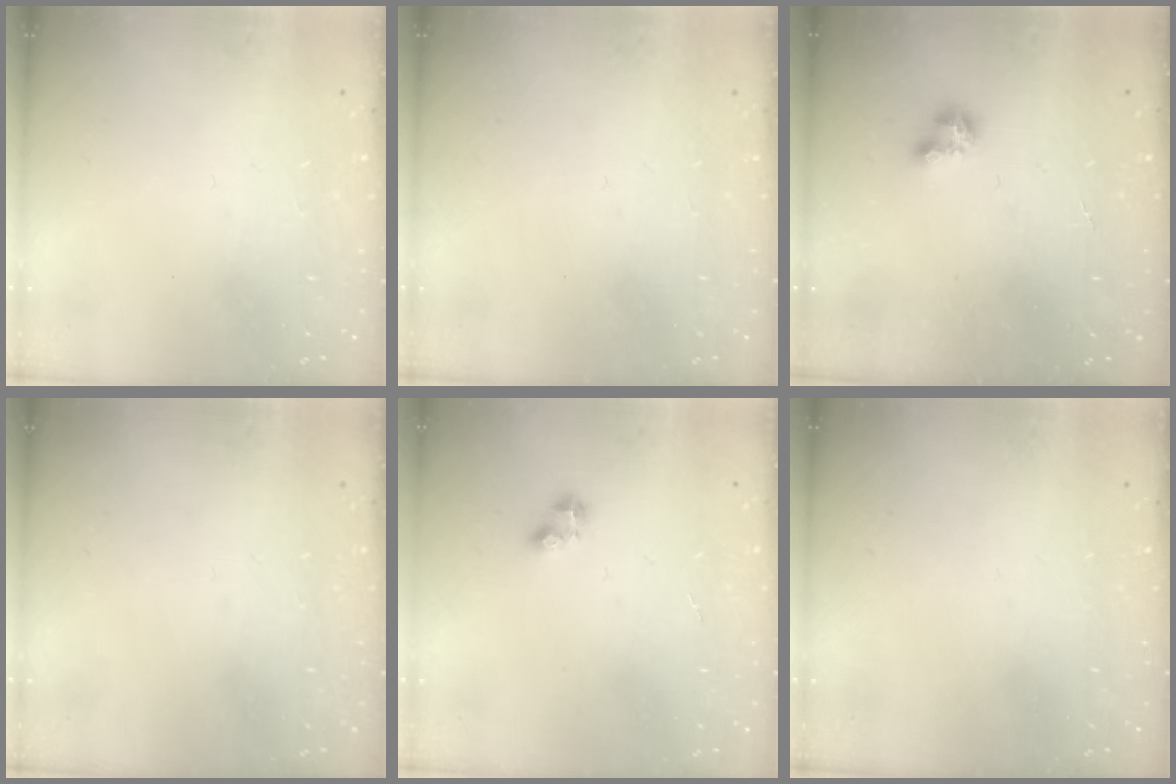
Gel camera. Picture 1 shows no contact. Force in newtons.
{"total": 0.0}
{"total": 1.0, "press": 1.0, "slide": 0.1}
{"total": 0.0}
{"total": 2.5, "press": 2.5, "slide": 0.3}
{"total": 0.0}